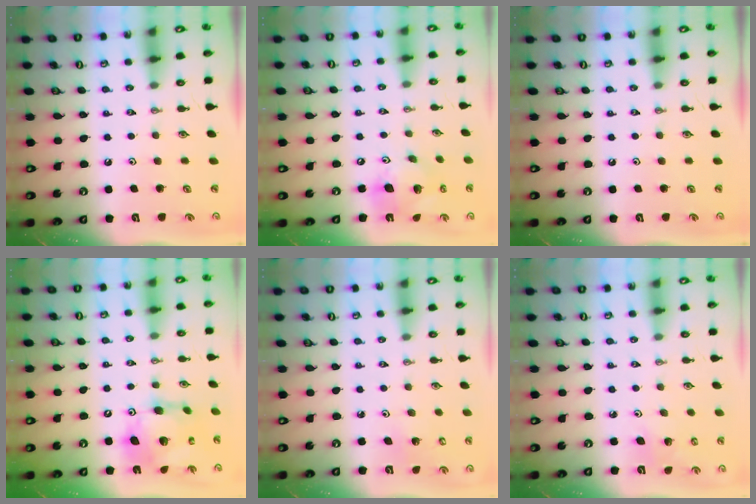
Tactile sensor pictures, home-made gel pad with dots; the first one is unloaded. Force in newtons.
{"total": 16.2, "press": 15.8, "slide": 3.4}
{"total": 0.0}
{"total": 15.2, "press": 15.1, "slide": 1.4}
{"total": 2.3, "press": 2.3, "slide": 0.1}
{"total": 2.8, "press": 2.8, "slide": 0.4}